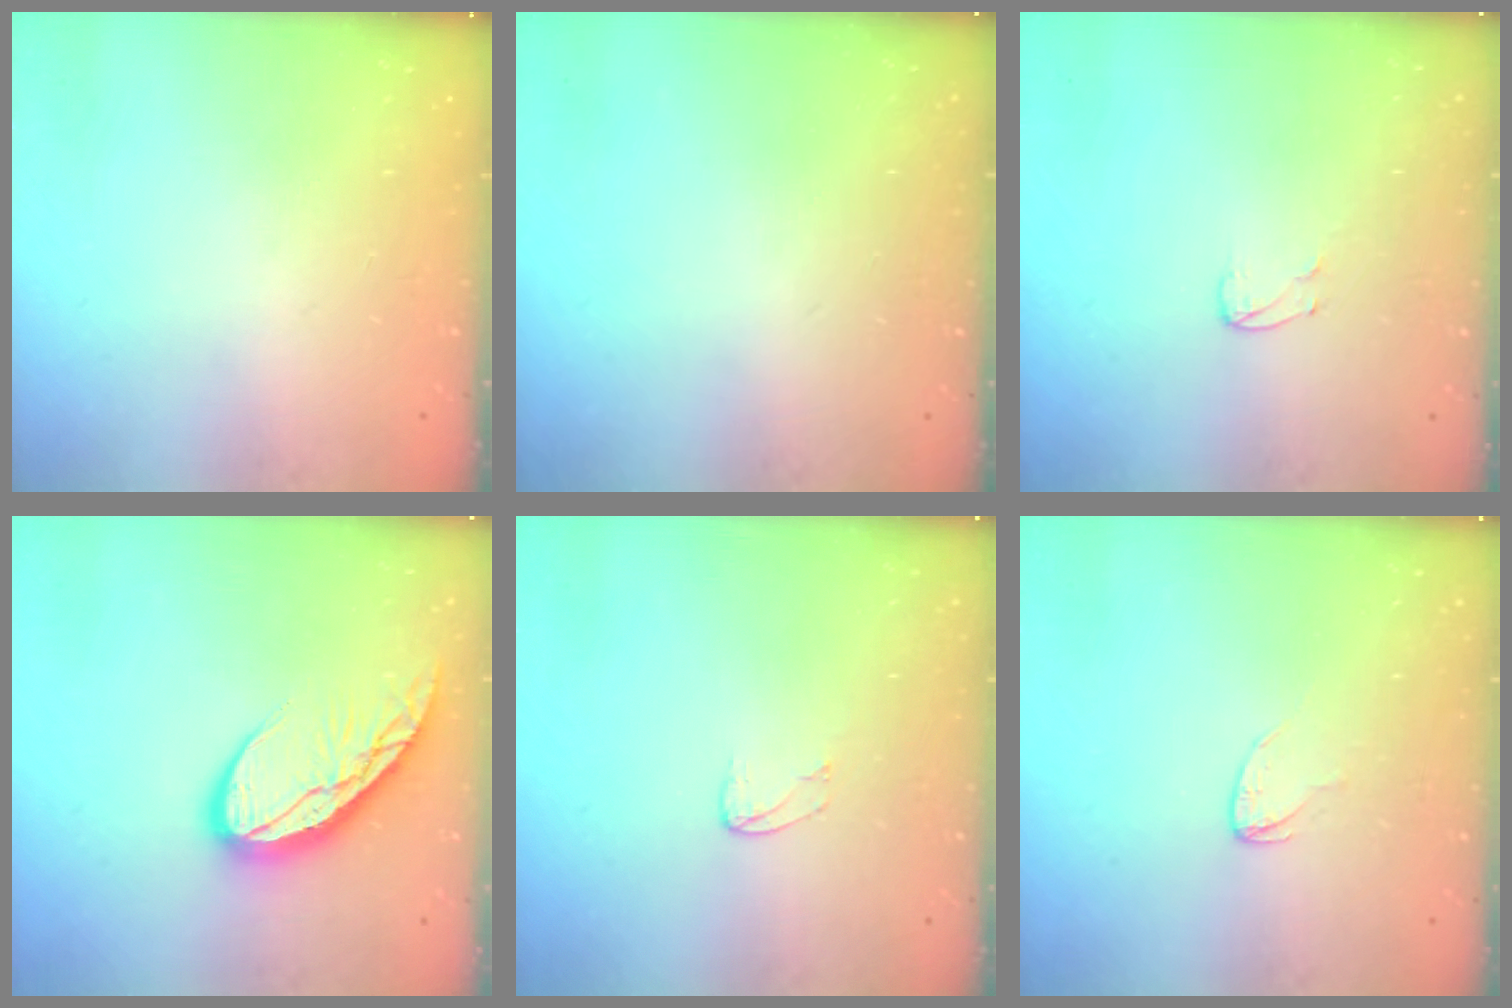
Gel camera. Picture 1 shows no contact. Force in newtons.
{"total": 0.0}
{"total": 3.6, "press": 3.6, "slide": 0.3}
{"total": 11.8, "press": 11.7, "slide": 1.2}
{"total": 3.1, "press": 3.1, "slide": 0.2}
{"total": 3.3, "press": 3.3, "slide": 0.3}